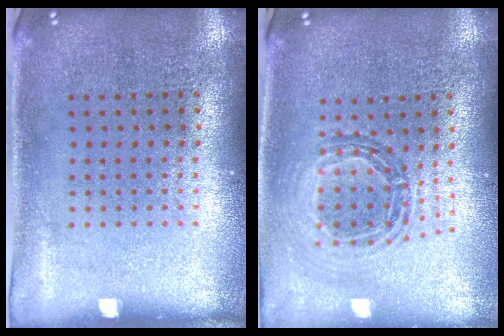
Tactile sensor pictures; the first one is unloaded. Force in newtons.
{"total": 0.9, "press": 0.9, "slide": 0.0}